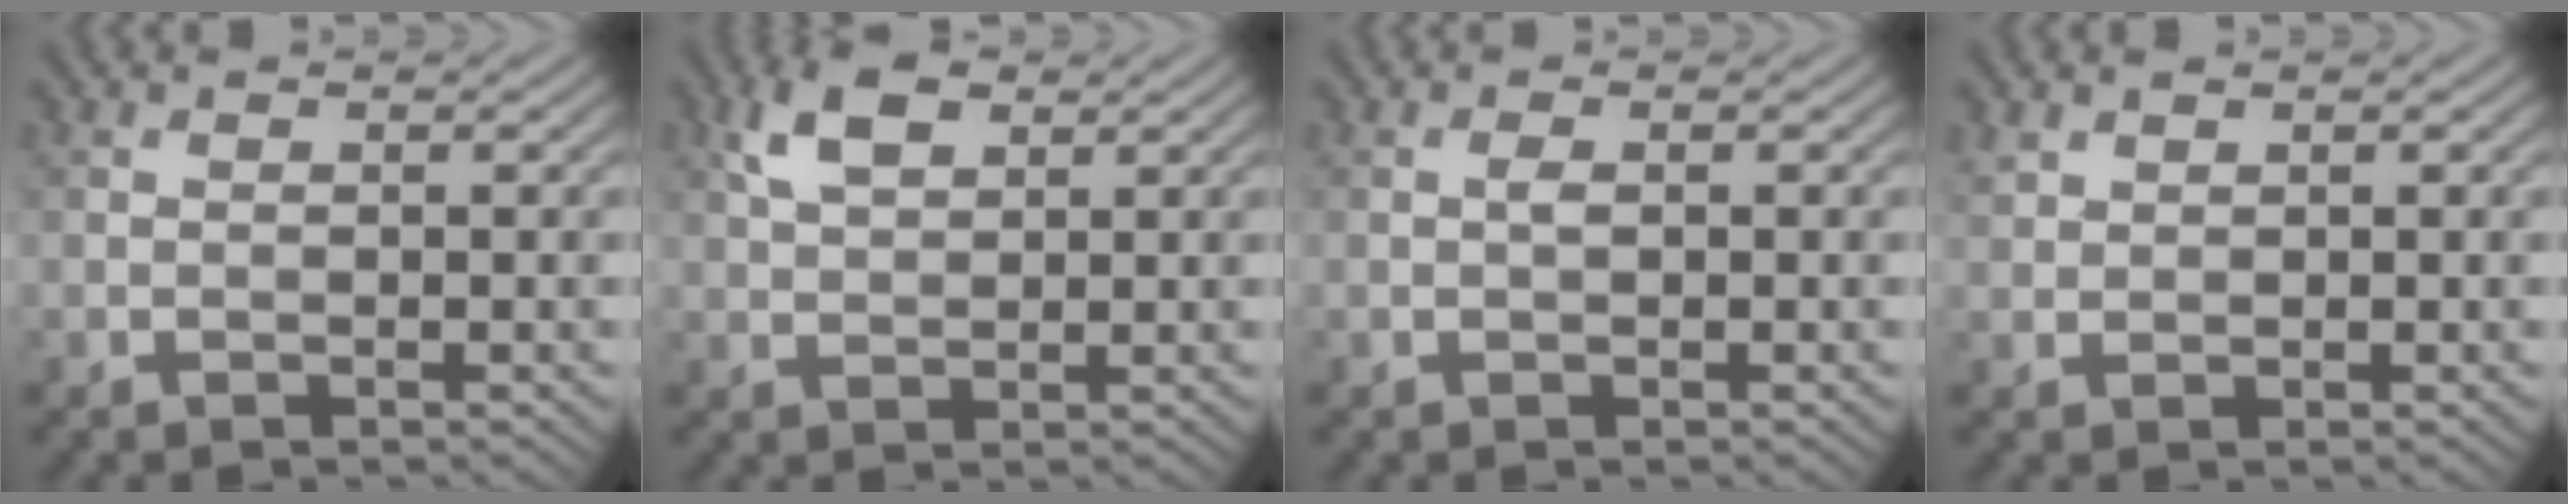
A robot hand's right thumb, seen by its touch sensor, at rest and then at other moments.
{"total": 4.9, "force": [2.4, 2.6, 3.5], "torque": [-0.081, 0.009, 0.045]}
{"total": 0.7, "force": [0.1, 0.3, 0.7], "torque": [-0.015, 0.001, 0.001]}
{"total": 1.2, "force": [0.9, 0.6, 0.4], "torque": [-0.012, 0.001, 0.022]}